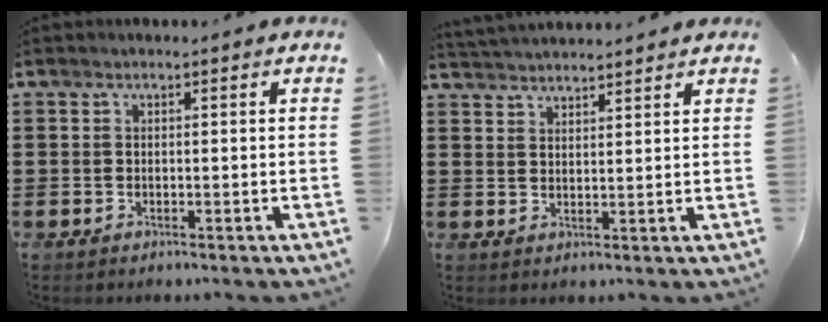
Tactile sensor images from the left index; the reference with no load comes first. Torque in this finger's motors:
{"motor_torque": [2.14, 0.00, 0.25, 0.05]}